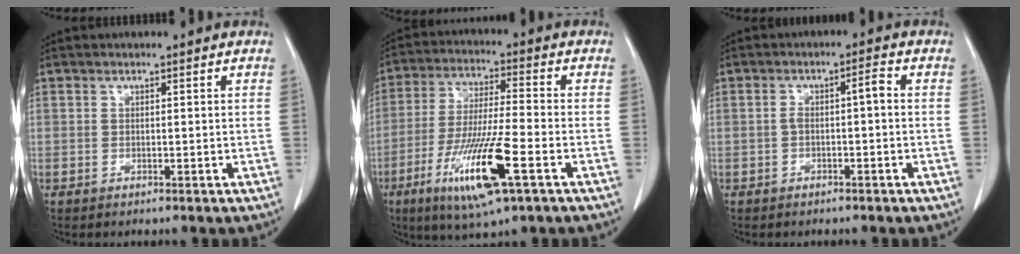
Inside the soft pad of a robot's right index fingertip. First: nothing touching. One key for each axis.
{"total": 14.3, "fx": -6.0, "fy": 1.1, "fz": 12.9, "tx": -0.257, "ty": -0.029, "tz": -0.105}
{"total": 2.9, "fx": -0.3, "fy": 0.6, "fz": 2.8, "tx": -0.050, "ty": 0.015, "tz": -0.004}